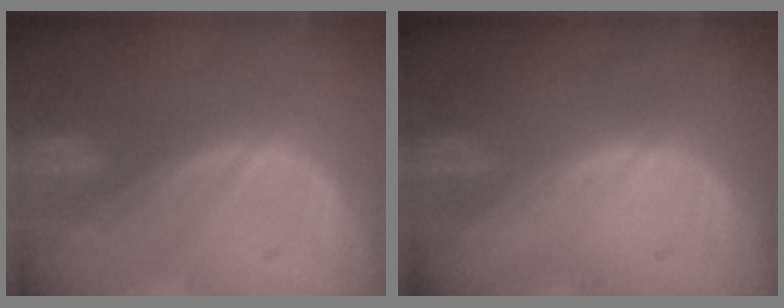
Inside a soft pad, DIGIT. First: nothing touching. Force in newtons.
{"total": 0.0}